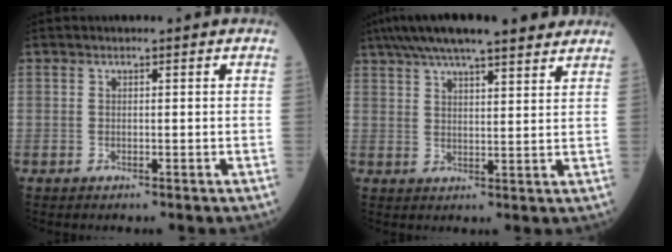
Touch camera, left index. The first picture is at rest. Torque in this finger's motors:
{"motor_torque": [0.31, -0.77, 0.78, 0.21]}